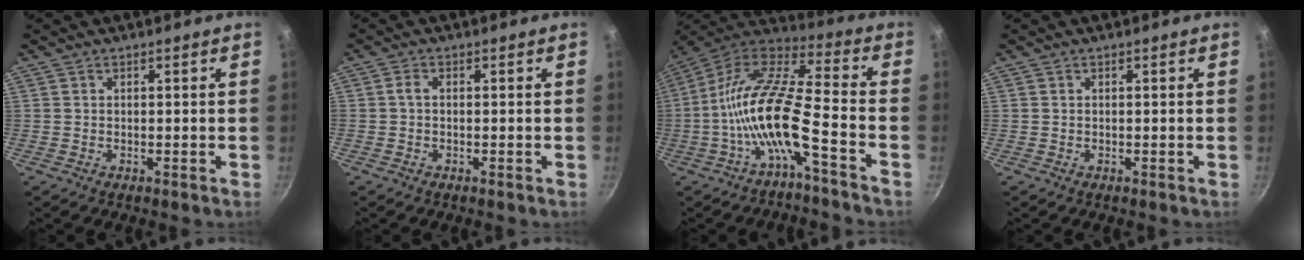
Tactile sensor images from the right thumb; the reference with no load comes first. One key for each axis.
{"total": 1.6, "fx": -0.1, "fy": 0.5, "fz": 1.5, "tx": -0.042, "ty": 0.006, "tz": -0.005}
{"total": 15.8, "fx": -5.9, "fy": 4.0, "fz": 14.1, "tx": -0.269, "ty": 0.055, "tz": -0.126}
{"total": 0.0}